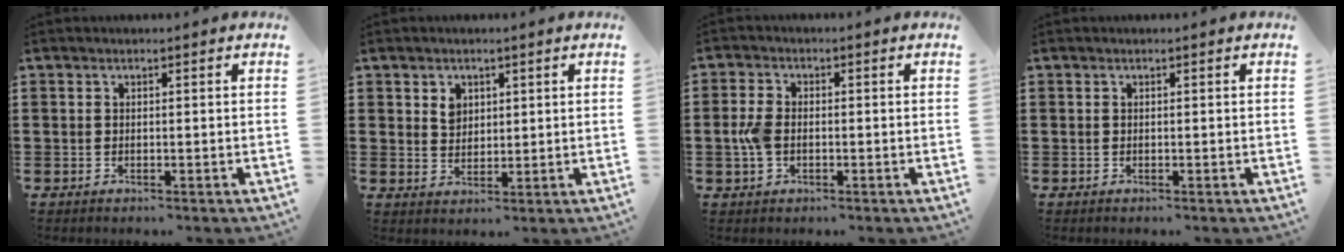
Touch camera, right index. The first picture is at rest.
{"total": 2.8, "force": [1.5, 2.1, 1.1], "torque": [-0.020, 0.004, 0.026]}
{"total": 3.8, "force": [-0.5, 2.4, 2.9], "torque": [-0.078, -0.002, -0.016]}
{"total": 0.0}